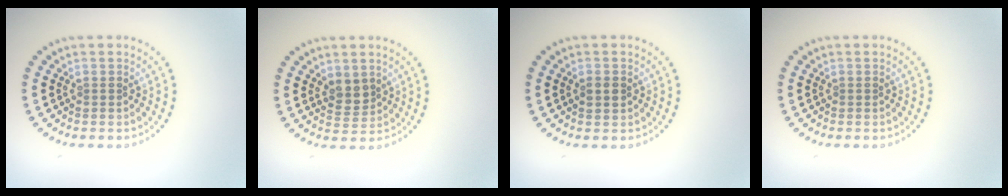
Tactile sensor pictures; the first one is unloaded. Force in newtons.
{"total": 2.0, "press": 1.8, "slide": 0.8}
{"total": 1.4, "press": 1.4, "slide": 0.1}
{"total": 0.0}